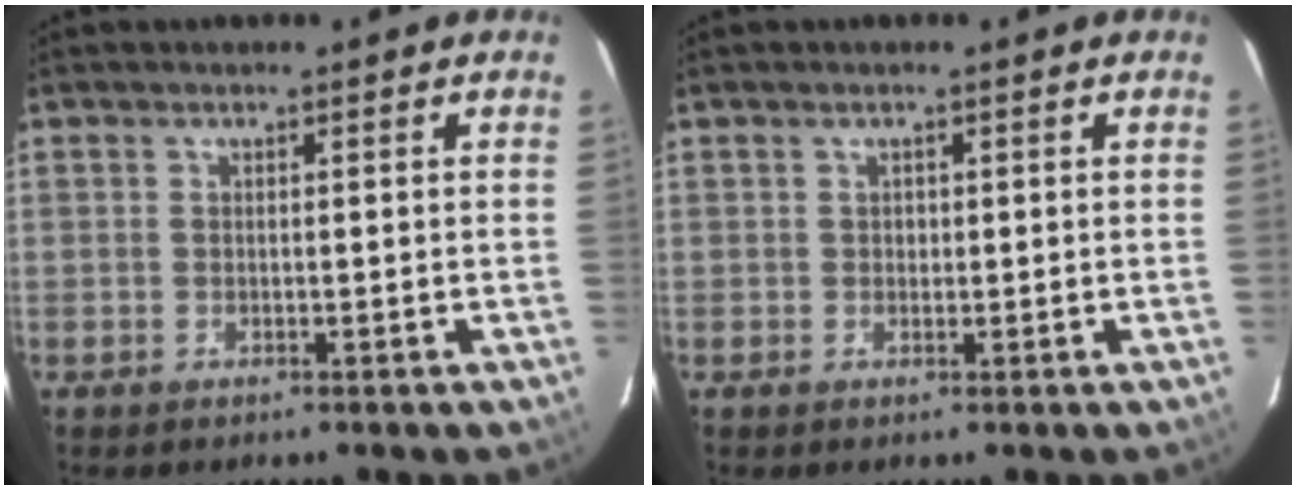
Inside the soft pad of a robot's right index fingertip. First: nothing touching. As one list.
[{"total": 0.8, "force": [0.2, 0.8, 0.1], "torque": [0.002, 0.003, 0.003]}]